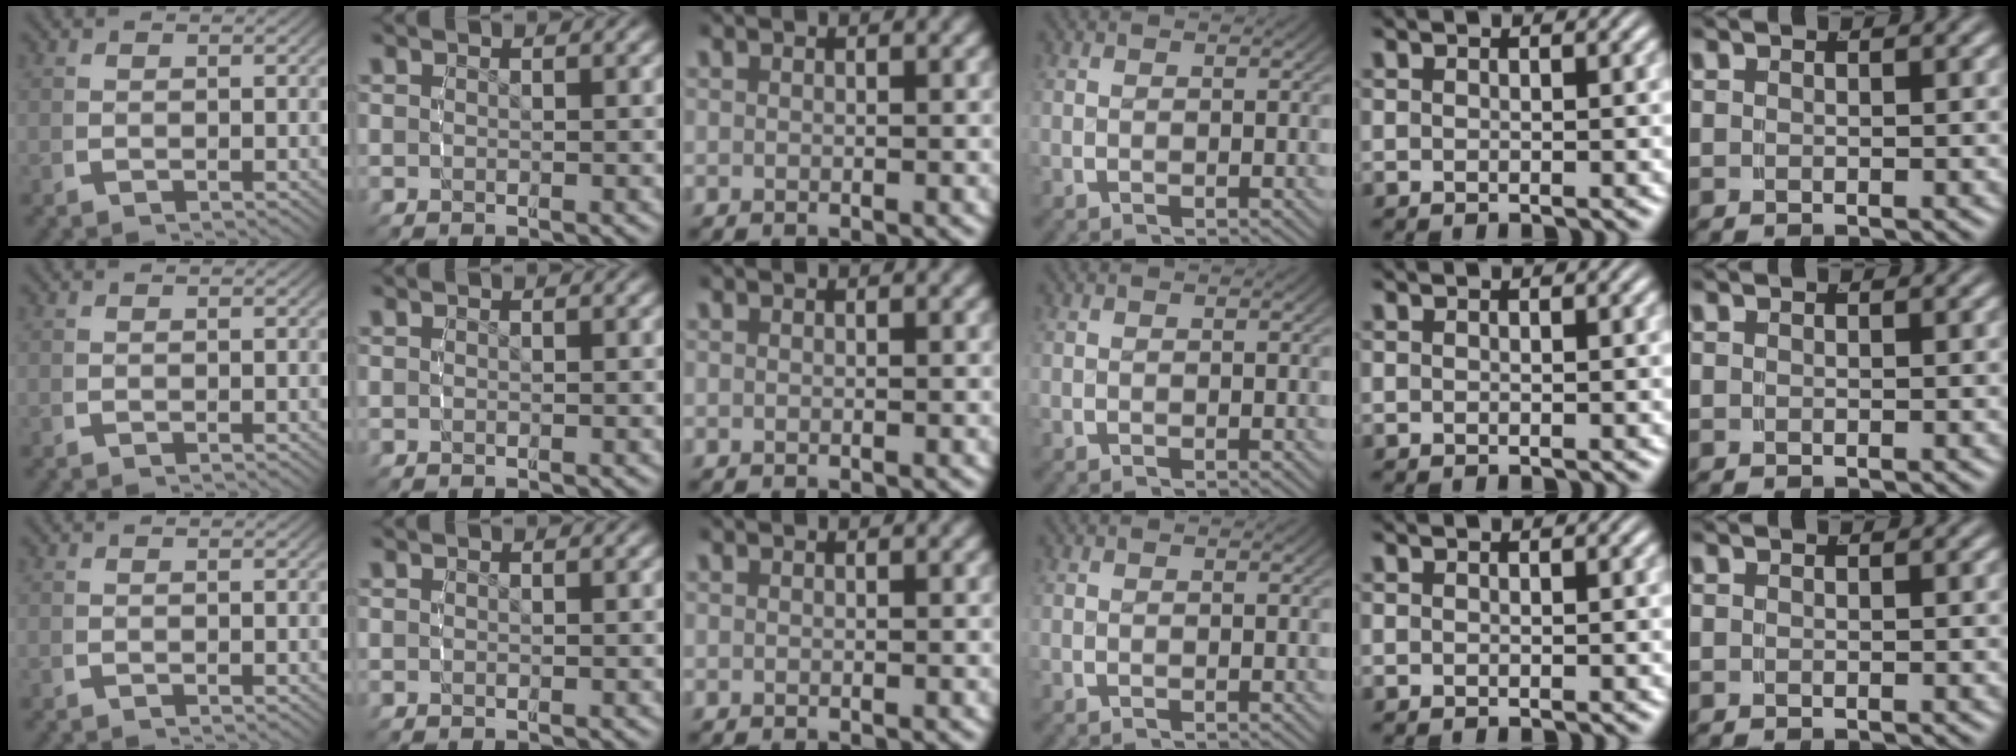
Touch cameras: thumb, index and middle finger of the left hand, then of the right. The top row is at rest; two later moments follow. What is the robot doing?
{"motion": "reach", "object": "coat"}